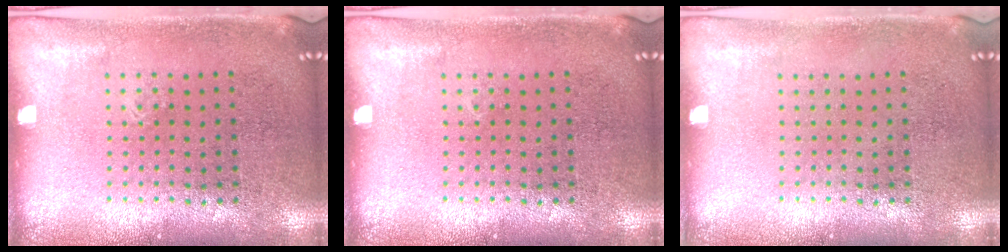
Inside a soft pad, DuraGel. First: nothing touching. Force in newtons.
{"total": 0.0}
{"total": 0.0}